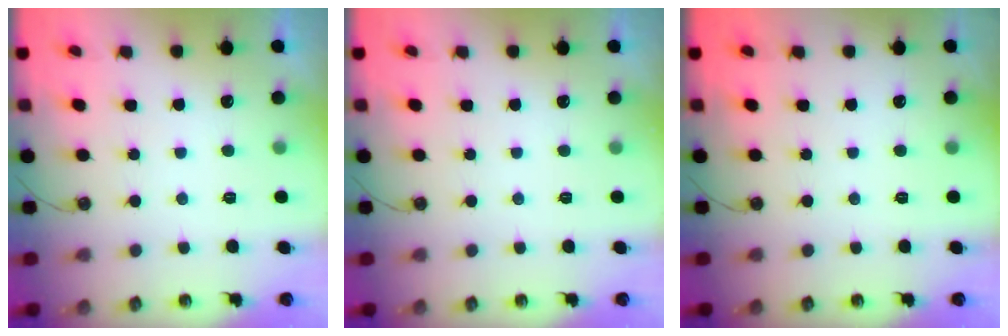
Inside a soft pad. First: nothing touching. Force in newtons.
{"total": 0.0}
{"total": 0.0}